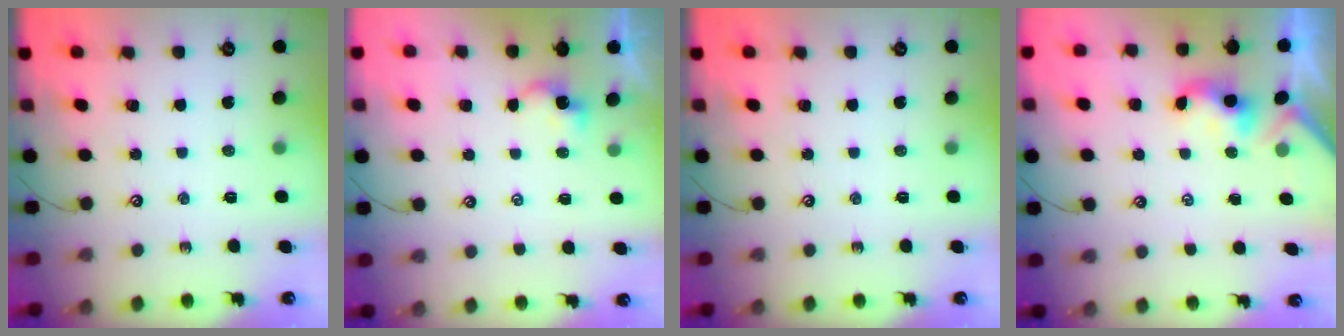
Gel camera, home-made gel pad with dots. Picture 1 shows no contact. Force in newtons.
{"total": 3.4, "press": 3.4, "slide": 0.0}
{"total": 0.0}
{"total": 0.6, "press": 0.5, "slide": 0.3}